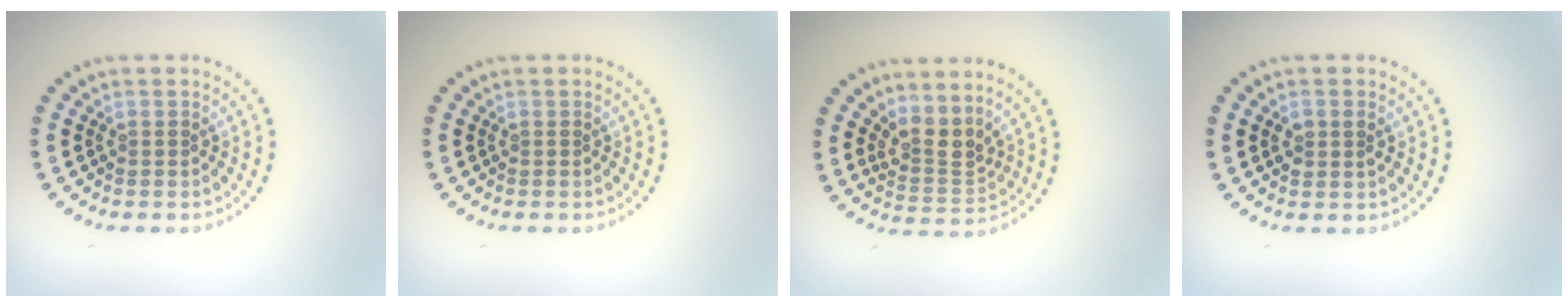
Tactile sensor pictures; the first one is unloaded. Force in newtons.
{"total": 0.0}
{"total": 3.0, "press": 2.2, "slide": 2.0}
{"total": 1.4, "press": 1.4, "slide": 0.2}